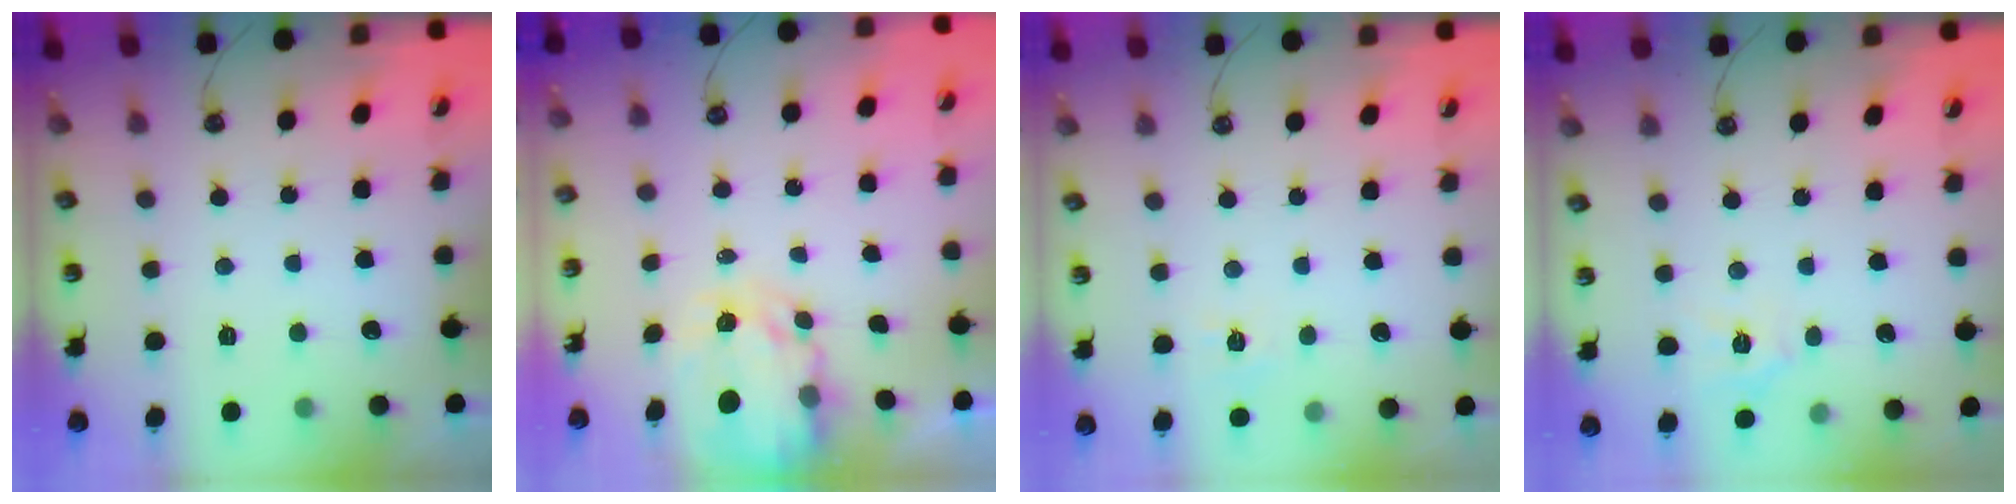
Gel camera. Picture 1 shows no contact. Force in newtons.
{"total": 5.5, "press": 5.5, "slide": 0.5}
{"total": 6.6, "press": 6.6, "slide": 0.5}
{"total": 4.7, "press": 4.7, "slide": 0.4}